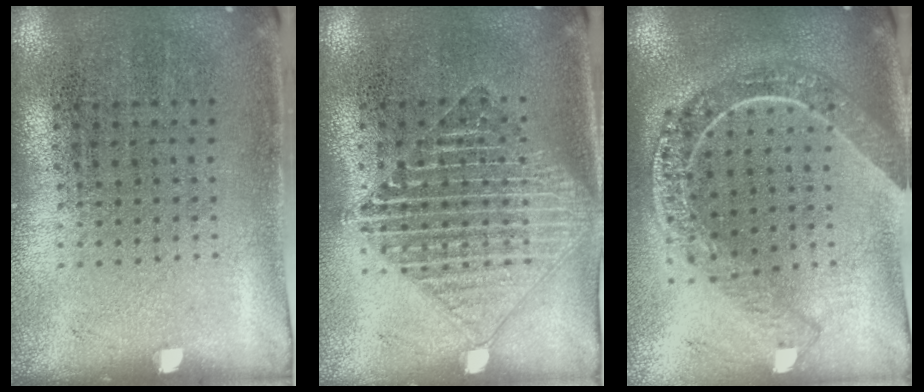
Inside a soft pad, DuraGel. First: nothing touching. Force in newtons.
{"total": 1.7, "press": 1.7, "slide": 0.2}
{"total": 2.2, "press": 1.9, "slide": 1.2}